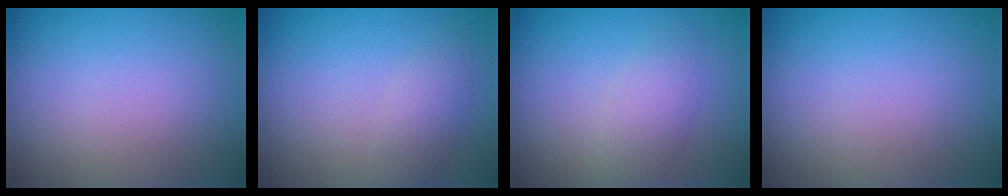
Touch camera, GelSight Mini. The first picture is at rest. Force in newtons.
{"total": 1.9, "press": 1.9, "slide": 0.1}
{"total": 2.3, "press": 2.3, "slide": 0.1}
{"total": 0.0}